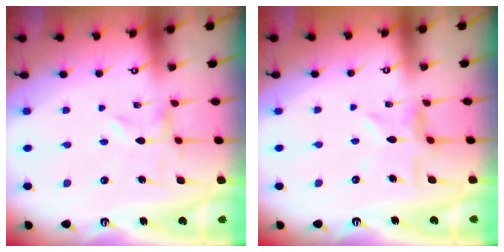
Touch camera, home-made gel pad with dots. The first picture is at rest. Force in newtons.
{"total": 7.4, "press": 7.4, "slide": 0.7}